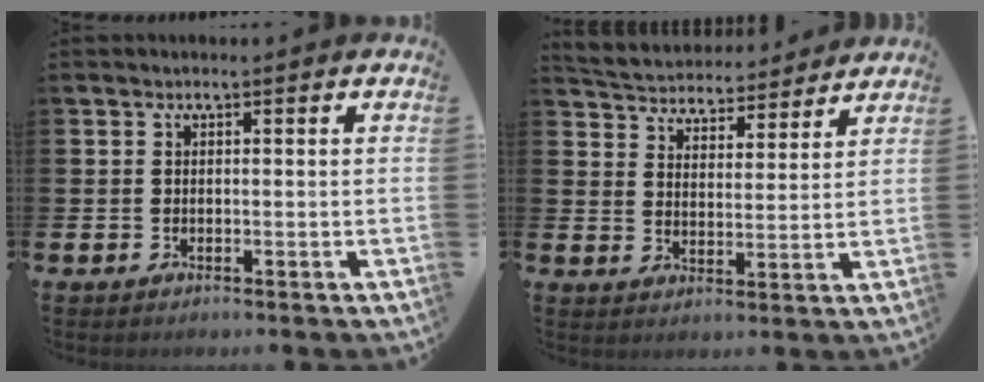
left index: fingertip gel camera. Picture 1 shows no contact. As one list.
[{"total": 4.7, "force": [4.6, 1.2, -0.2], "torque": [-0.018, -0.039, 0.077]}]